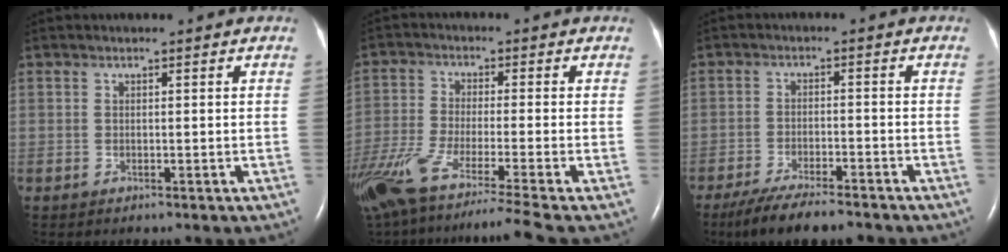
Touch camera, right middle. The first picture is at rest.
{"total": 17.8, "force": [-14.2, -1.3, 10.7], "torque": [-0.207, -0.061, -0.245]}
{"total": 9.4, "force": [-7.9, 1.6, 4.9], "torque": [-0.081, -0.022, -0.129]}